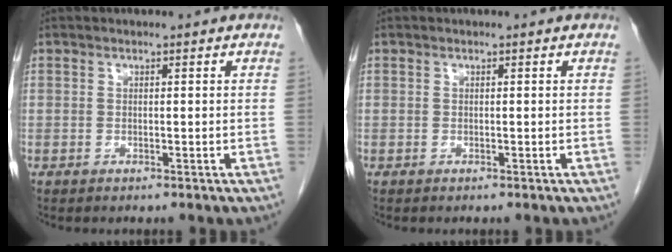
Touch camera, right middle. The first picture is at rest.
{"total": 0.0}